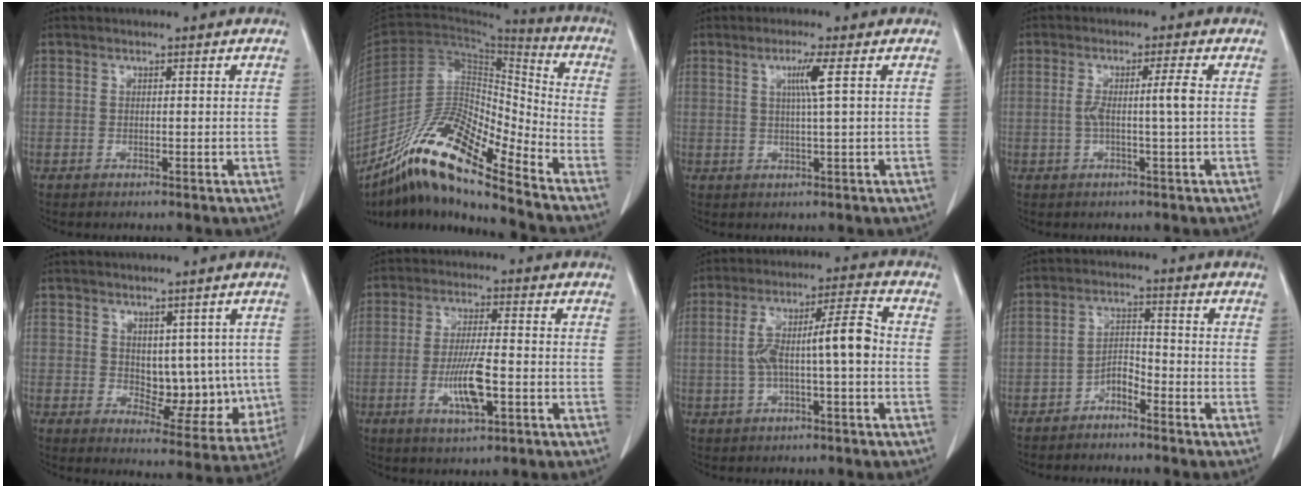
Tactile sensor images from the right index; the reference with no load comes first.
{"total": 17.7, "force": [-13.1, 2.3, 11.7], "torque": [-0.216, 0.003, -0.238]}
{"total": 3.6, "force": [1.0, -0.9, 3.3], "torque": [-0.063, -0.002, 0.020]}
{"total": 3.9, "force": [-0.1, -0.8, 3.8], "torque": [-0.073, 0.007, 0.002]}
{"total": 9.0, "force": [0.9, 5.4, 7.1], "torque": [-0.071, -0.001, 0.030]}
{"total": 7.8, "force": [-2.3, 1.2, 7.4], "torque": [-0.141, -0.006, -0.040]}
{"total": 9.3, "force": [-0.8, 1.1, 9.2], "torque": [-0.165, 0.031, -0.015]}
{"total": 3.4, "force": [-2.7, 1.1, 1.7], "torque": [-0.029, 0.008, -0.051]}